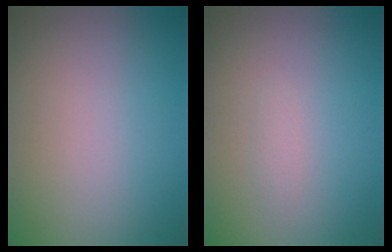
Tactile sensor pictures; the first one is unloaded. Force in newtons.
{"total": 0.6, "press": 0.6, "slide": 0.0}